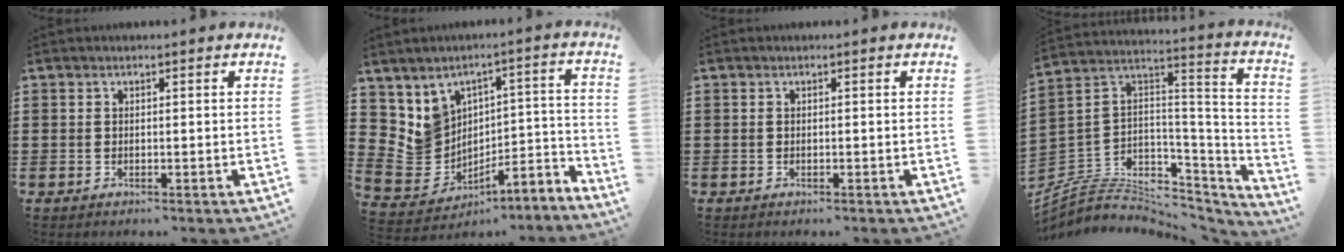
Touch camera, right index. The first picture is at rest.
{"total": 4.0, "force": [-0.8, 4.0, -0.1], "torque": [-0.031, -0.021, -0.017]}
{"total": 0.0}
{"total": 5.4, "force": [-2.8, 4.2, 2.0], "torque": [-0.063, -0.023, -0.054]}